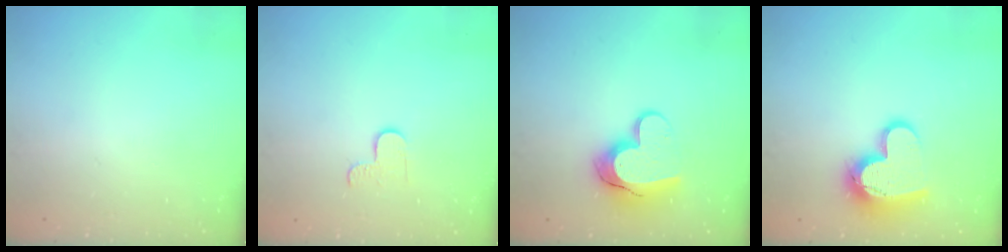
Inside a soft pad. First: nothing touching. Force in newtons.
{"total": 2.9, "press": 2.9, "slide": 0.3}
{"total": 12.4, "press": 12.3, "slide": 1.1}
{"total": 15.0, "press": 15.0, "slide": 1.0}